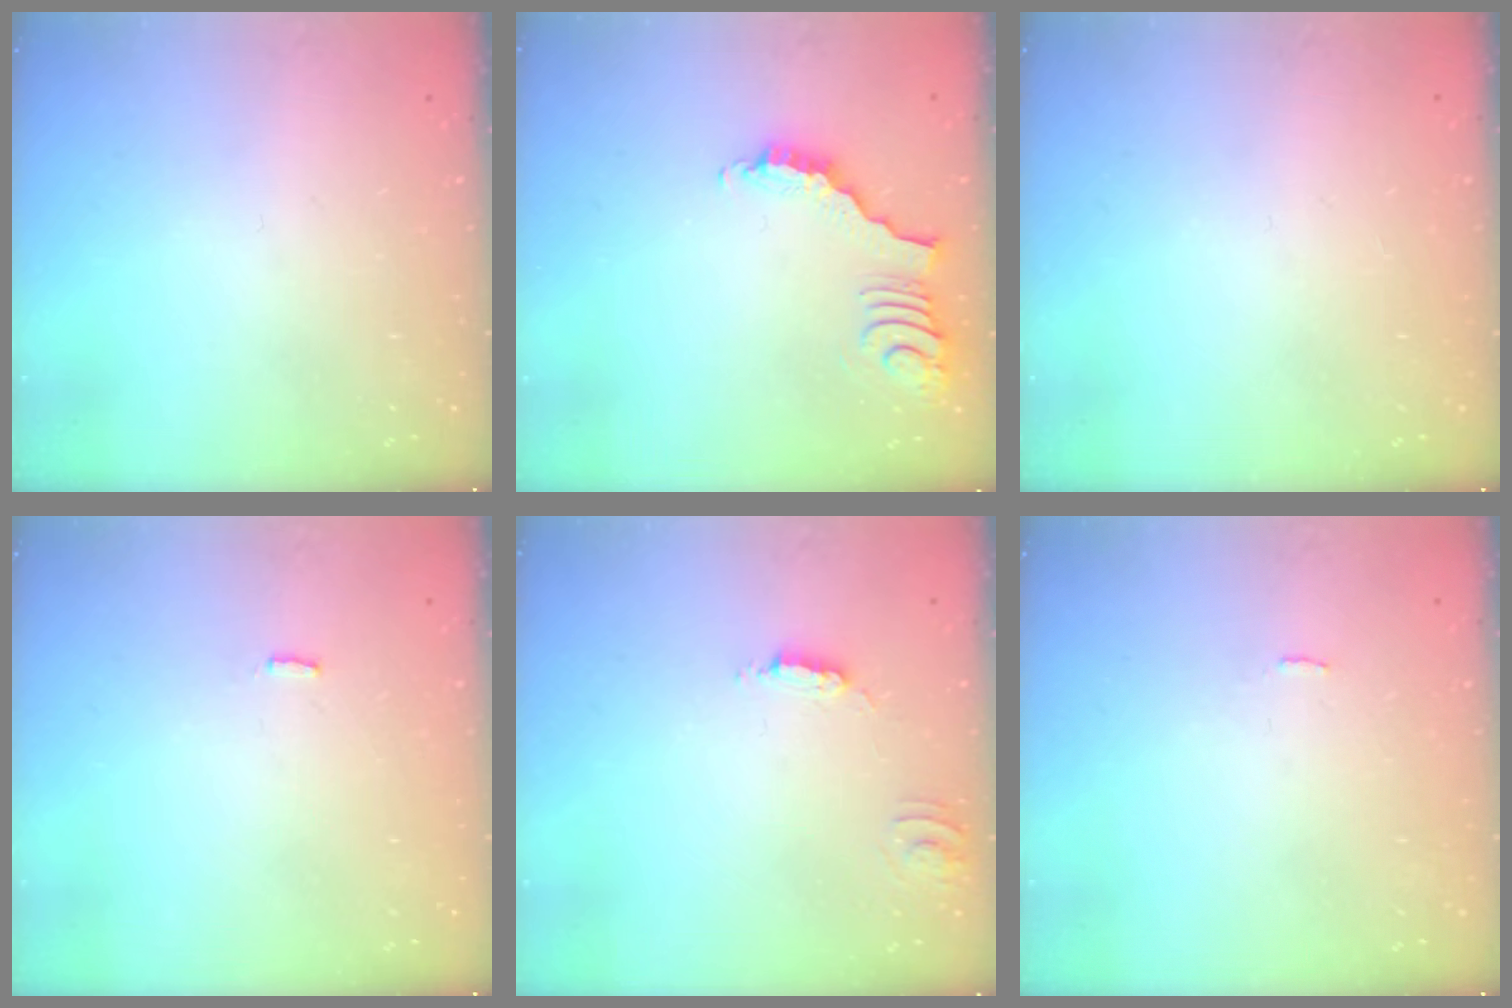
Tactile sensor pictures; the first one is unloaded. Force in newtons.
{"total": 3.6, "press": 3.6, "slide": 0.5}
{"total": 1.5, "press": 1.5, "slide": 0.1}
{"total": 1.3, "press": 1.3, "slide": 0.3}
{"total": 2.5, "press": 2.5, "slide": 0.1}
{"total": 0.0}